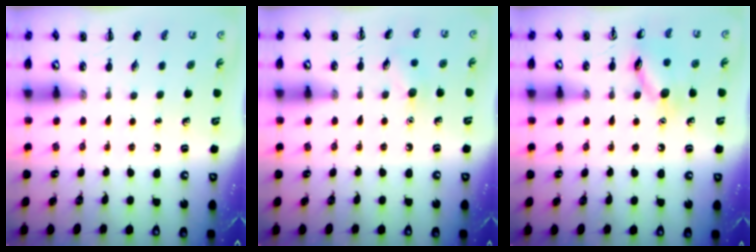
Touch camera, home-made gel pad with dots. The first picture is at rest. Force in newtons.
{"total": 6.5, "press": 6.3, "slide": 1.7}
{"total": 10.7, "press": 10.6, "slide": 0.6}